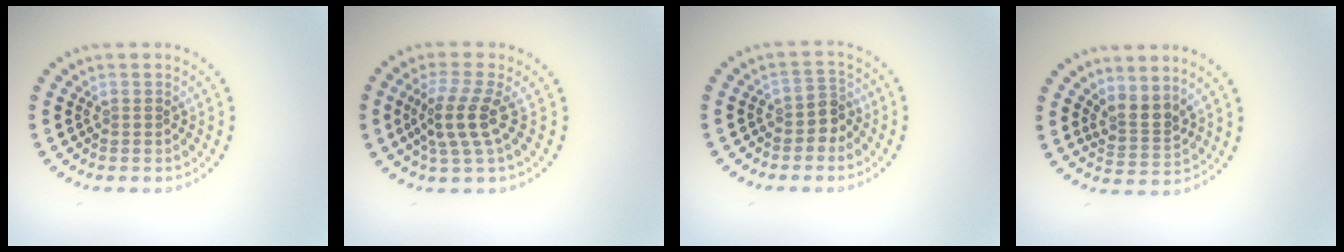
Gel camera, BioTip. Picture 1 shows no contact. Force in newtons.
{"total": 3.5, "press": 2.8, "slide": 2.0}
{"total": 2.0, "press": 1.6, "slide": 1.2}
{"total": 2.5, "press": 1.9, "slide": 1.7}